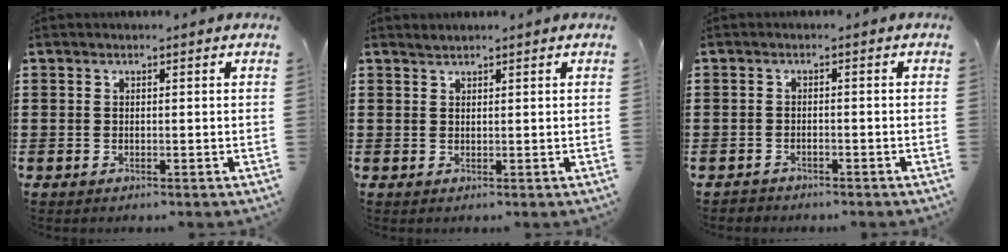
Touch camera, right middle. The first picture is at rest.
{"total": 0.9, "force": [0.9, 0.0, -0.1], "torque": [0.000, -0.003, 0.017]}
{"total": 1.2, "force": [-1.1, 0.2, 0.0], "torque": [-0.004, 0.000, -0.024]}